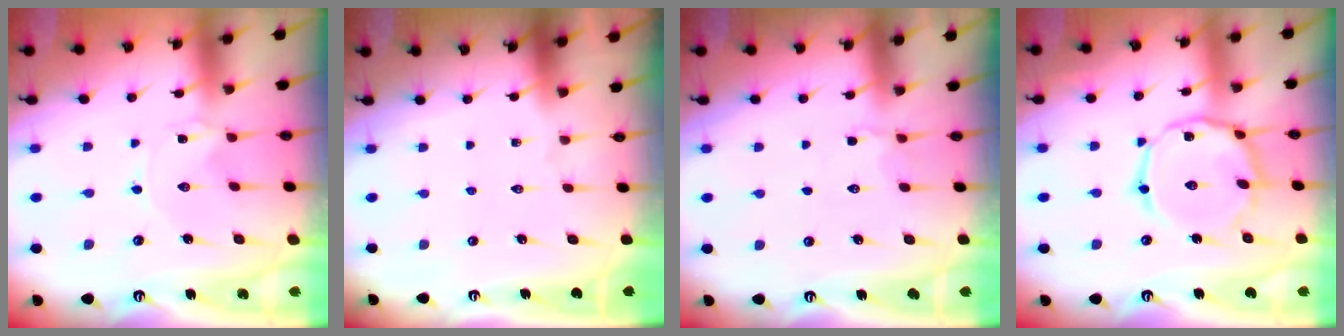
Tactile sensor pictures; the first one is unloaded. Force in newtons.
{"total": 0.0}
{"total": 2.6, "press": 2.2, "slide": 1.4}
{"total": 12.8, "press": 12.8, "slide": 0.6}